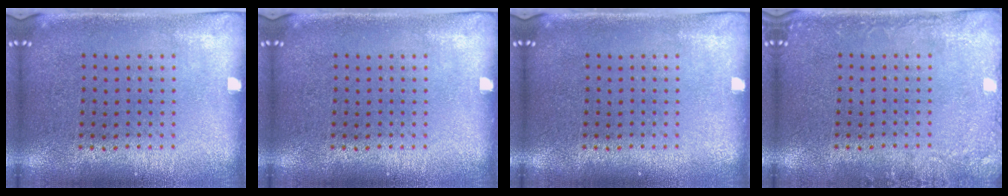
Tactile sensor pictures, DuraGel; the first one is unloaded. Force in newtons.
{"total": 0.0}
{"total": 0.0}
{"total": 2.0, "press": 2.0, "slide": 0.2}